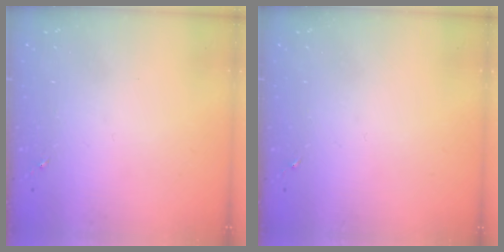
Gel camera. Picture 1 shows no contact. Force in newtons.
{"total": 0.0}